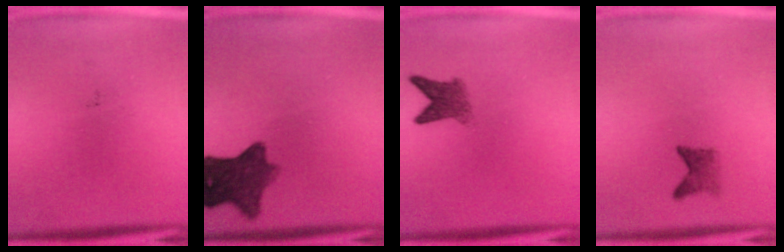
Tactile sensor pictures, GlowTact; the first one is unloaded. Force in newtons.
{"total": 9.2}
{"total": 3.5}
{"total": 2.0}